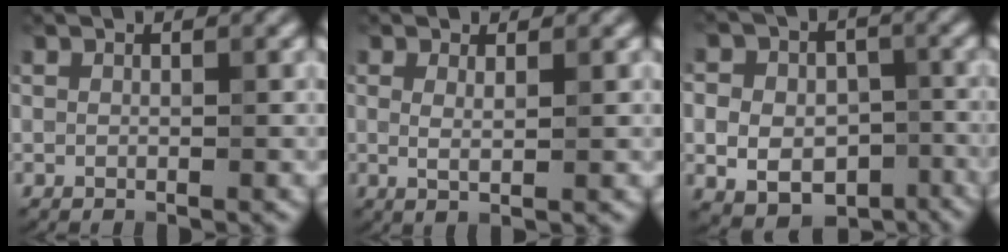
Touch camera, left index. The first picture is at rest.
{"total": 1.6, "force": [0.5, 0.4, 1.5], "torque": [-0.023, -0.004, 0.004]}
{"total": 9.8, "force": [-2.8, 8.1, 4.8], "torque": [-0.074, -0.013, -0.046]}